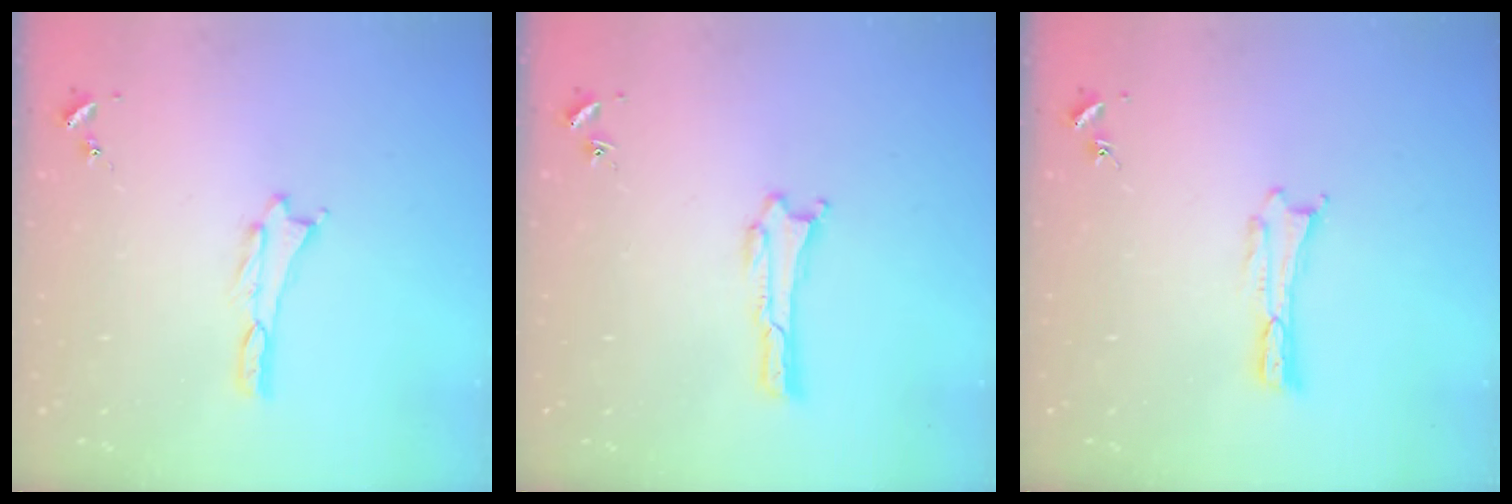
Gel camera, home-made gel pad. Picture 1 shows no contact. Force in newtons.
{"total": 0.0}
{"total": 0.0}